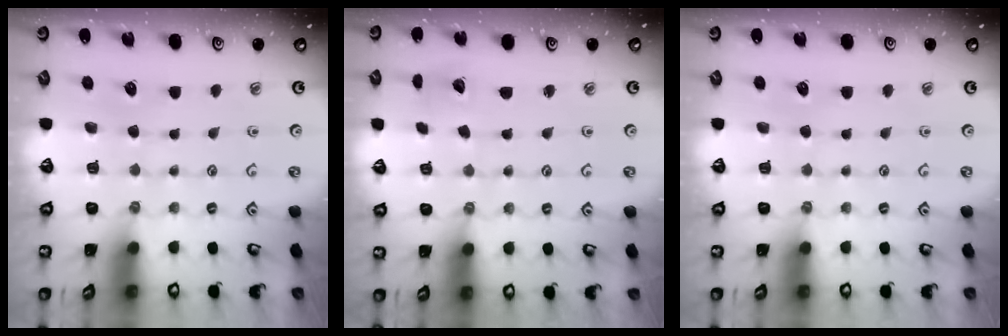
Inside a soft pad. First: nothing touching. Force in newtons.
{"total": 2.2, "press": 2.2, "slide": 0.3}
{"total": 0.0}